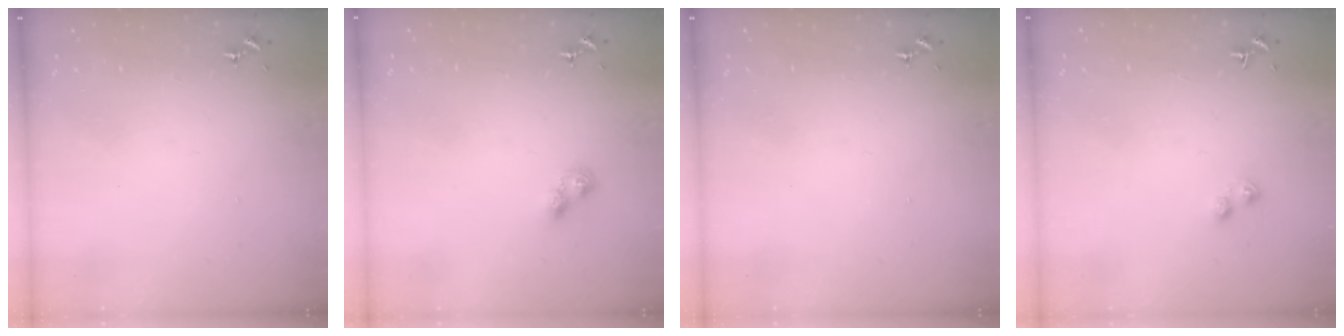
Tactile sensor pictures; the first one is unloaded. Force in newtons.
{"total": 4.9, "press": 4.8, "slide": 0.5}
{"total": 0.0}
{"total": 2.8, "press": 2.8, "slide": 0.4}